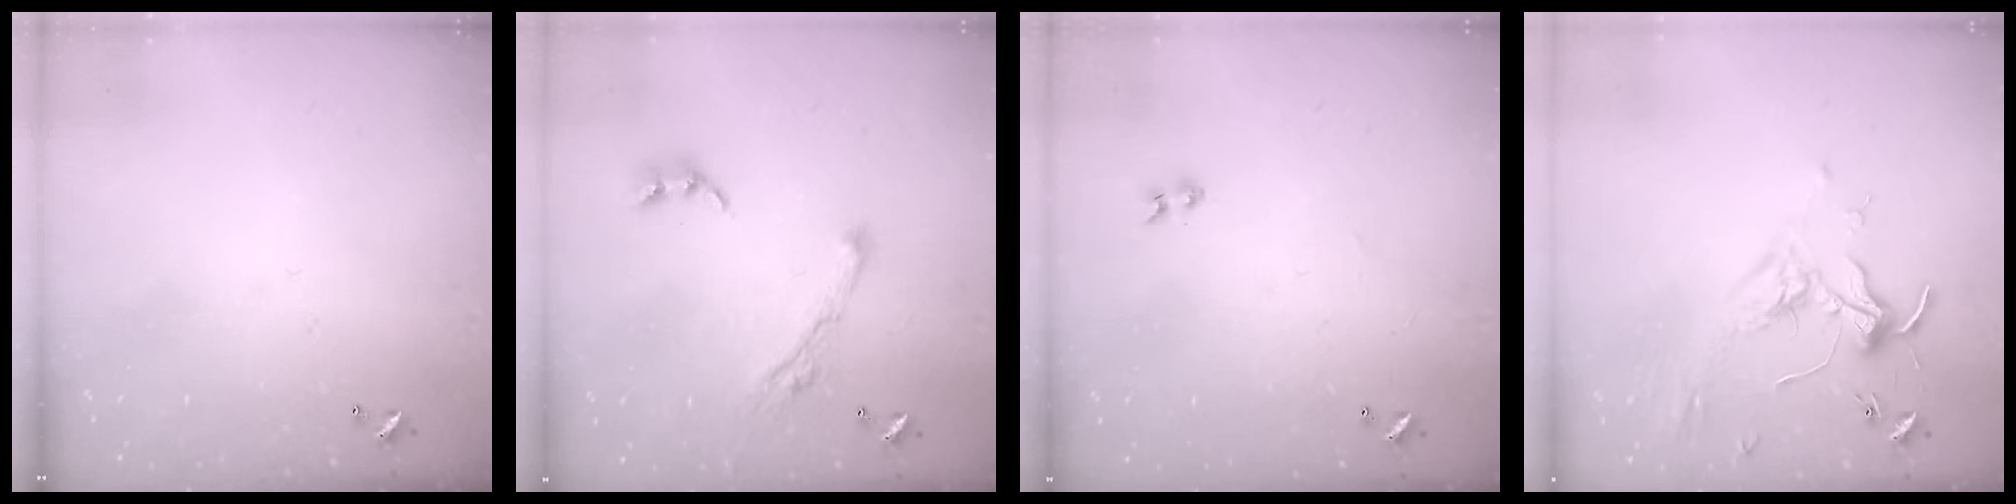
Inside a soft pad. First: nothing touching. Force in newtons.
{"total": 7.8, "press": 7.7, "slide": 0.9}
{"total": 1.3, "press": 1.1, "slide": 0.7}
{"total": 1.7, "press": 1.5, "slide": 0.7}